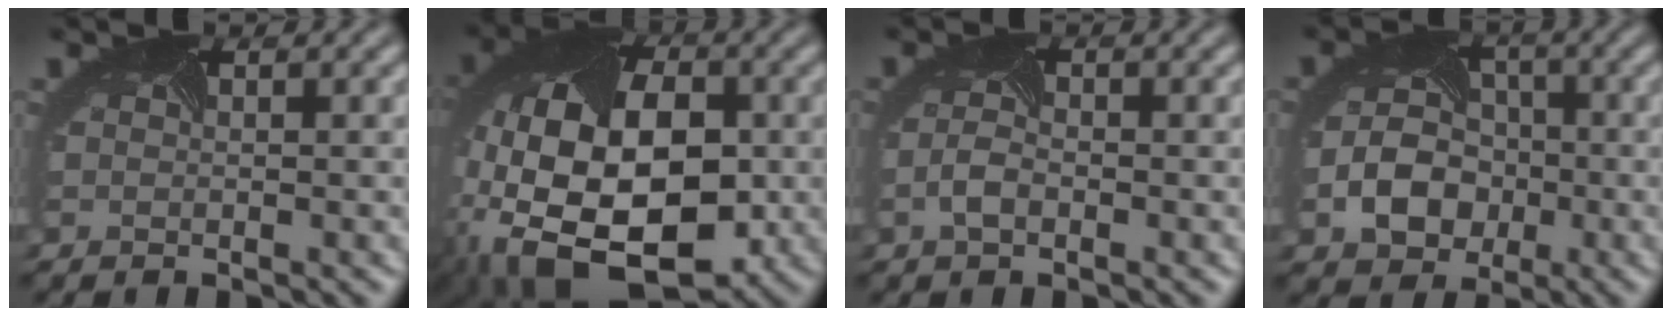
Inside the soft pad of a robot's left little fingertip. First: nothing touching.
{"total": 16.0, "force": [-3.8, 10.2, 11.8], "torque": [-0.233, -0.031, -0.051]}
{"total": 1.4, "force": [-0.8, 0.6, 1.0], "torque": [-0.033, -0.001, -0.016]}
{"total": 4.8, "force": [-1.7, 3.9, 2.2], "torque": [-0.052, -0.009, -0.025]}